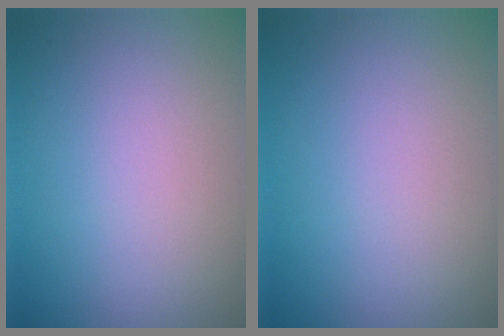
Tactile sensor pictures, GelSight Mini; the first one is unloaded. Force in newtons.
{"total": 0.0}